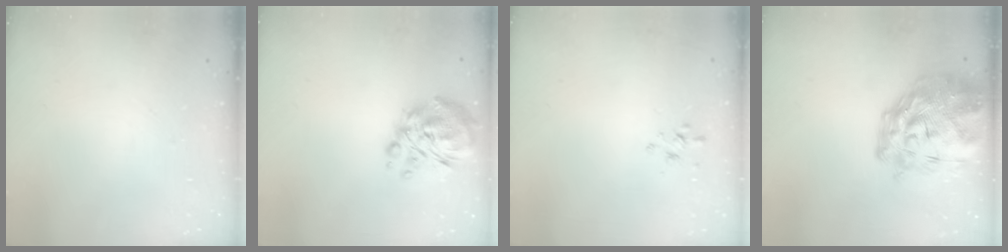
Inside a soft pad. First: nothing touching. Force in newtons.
{"total": 13.0, "press": 12.2, "slide": 4.3}
{"total": 1.8, "press": 1.7, "slide": 0.4}
{"total": 17.4, "press": 16.2, "slide": 6.3}